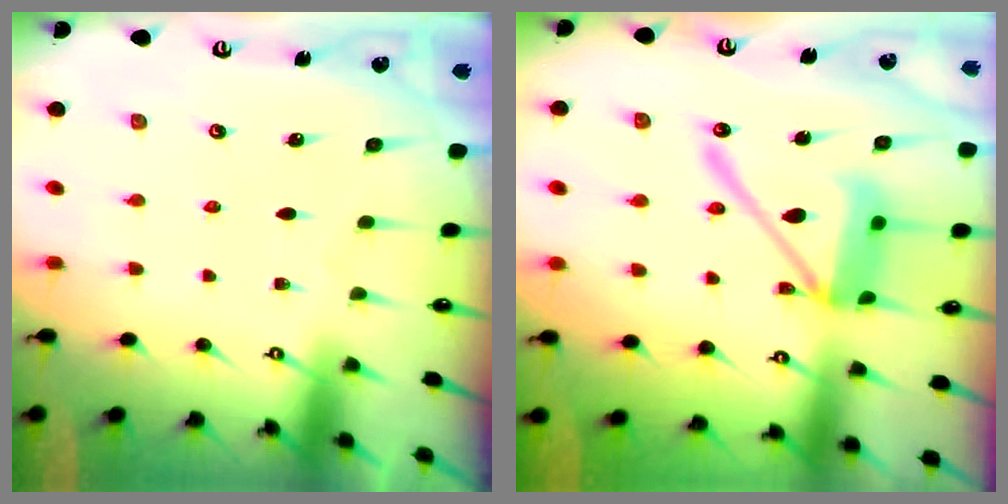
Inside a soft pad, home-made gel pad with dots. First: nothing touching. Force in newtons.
{"total": 15.7, "press": 15.6, "slide": 1.7}